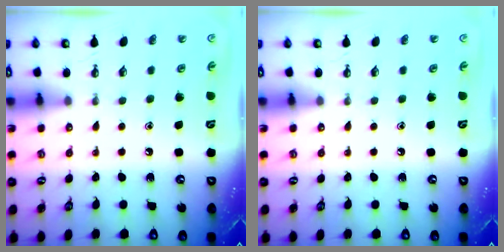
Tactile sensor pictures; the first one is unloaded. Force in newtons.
{"total": 0.0}